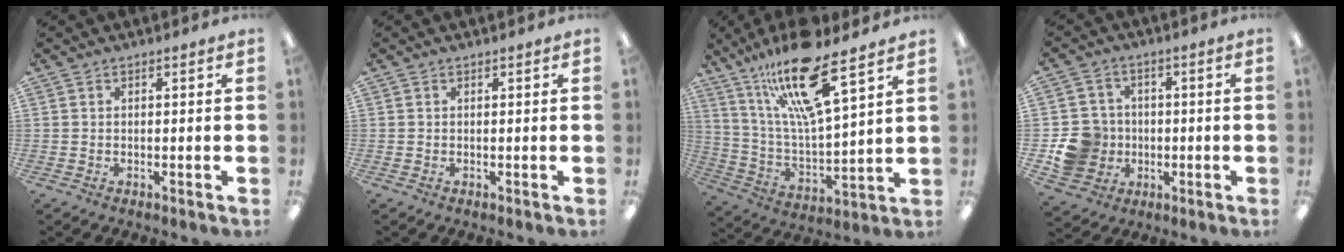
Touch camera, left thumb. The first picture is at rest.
{"total": 0.0}
{"total": 19.7, "force": [13.5, 4.4, 13.7], "torque": [-0.262, -0.068, 0.221]}
{"total": 10.1, "force": [-1.9, 9.5, 2.8], "torque": [-0.055, 0.021, -0.024]}